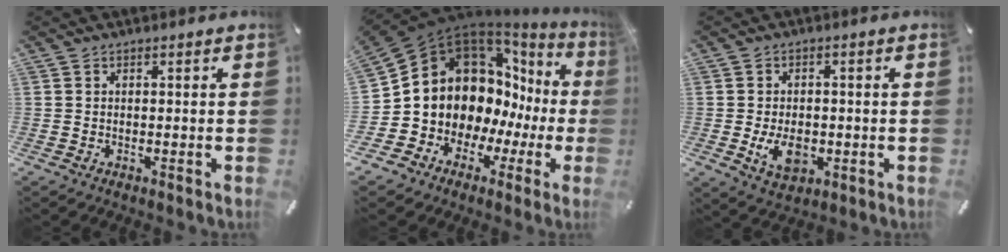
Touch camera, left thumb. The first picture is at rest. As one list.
[{"total": 12.9, "force": [3.2, 11.2, 5.6], "torque": [-0.099, -0.062, 0.077]}, {"total": 7.4, "force": [-1.5, 5.0, 5.3], "torque": [-0.103, -0.005, -0.030]}]